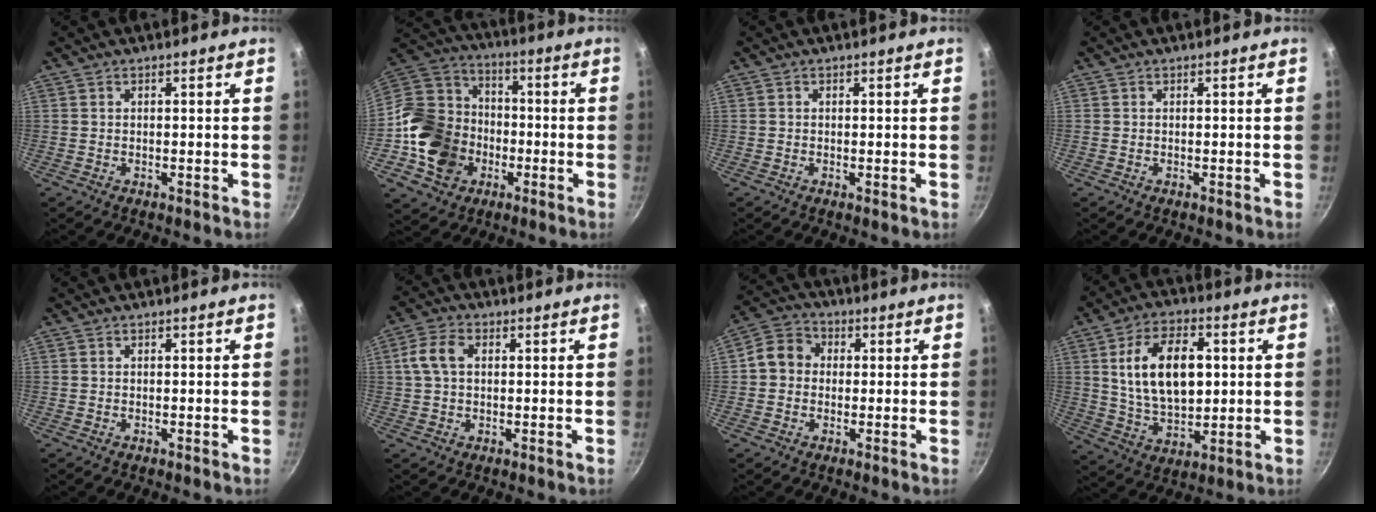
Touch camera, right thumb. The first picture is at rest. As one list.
[{"total": 19.0, "force": [-5.2, 15.4, 9.8], "torque": [-0.171, 0.045, -0.094]}, {"total": 0.6, "force": [-0.2, 0.1, 0.6], "torque": [-0.014, -0.004, -0.003]}, {"total": 0.0}, {"total": 0.0}, {"total": 5.9, "force": [1.2, 3.8, 4.3], "torque": [-0.089, 0.015, 0.020]}, {"total": 7.0, "force": [0.1, 6.1, 3.4], "torque": [-0.046, 0.023, -0.011]}, {"total": 16.1, "force": [3.1, 9.4, 12.7], "torque": [-0.197, -0.006, 0.059]}]